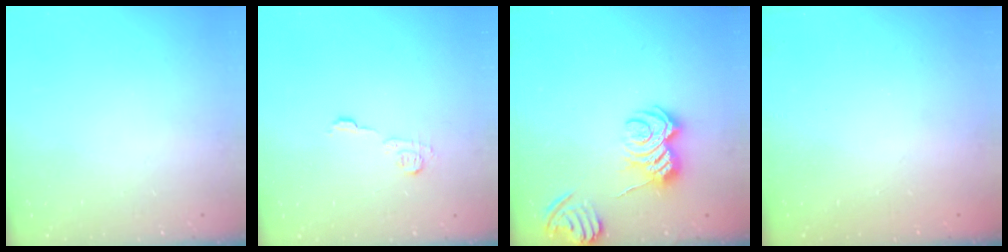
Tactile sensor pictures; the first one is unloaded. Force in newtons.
{"total": 7.8, "press": 7.8, "slide": 0.6}
{"total": 7.2, "press": 7.2, "slide": 0.9}
{"total": 2.3, "press": 2.2, "slide": 0.8}